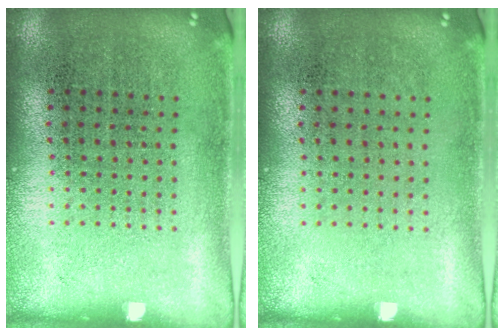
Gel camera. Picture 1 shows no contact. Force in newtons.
{"total": 0.0}